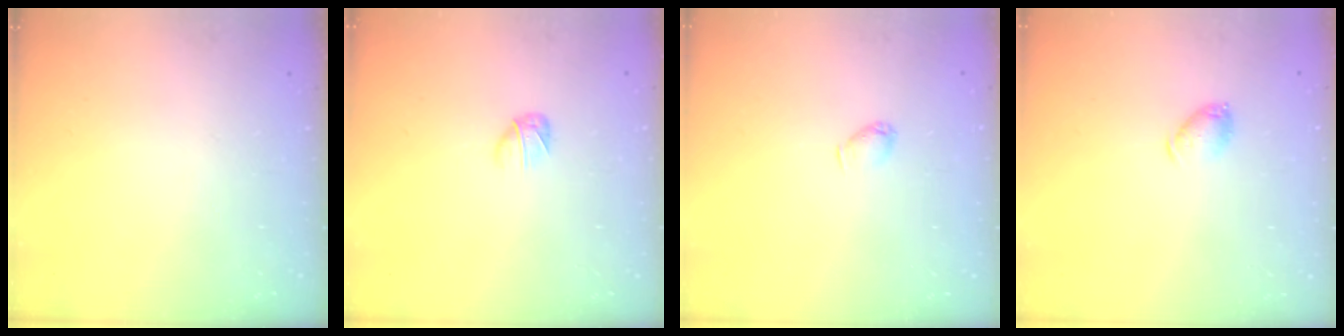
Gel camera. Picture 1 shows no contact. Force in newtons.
{"total": 3.2, "press": 3.1, "slide": 0.9}
{"total": 3.1, "press": 3.0, "slide": 0.6}
{"total": 5.9, "press": 5.8, "slide": 0.9}